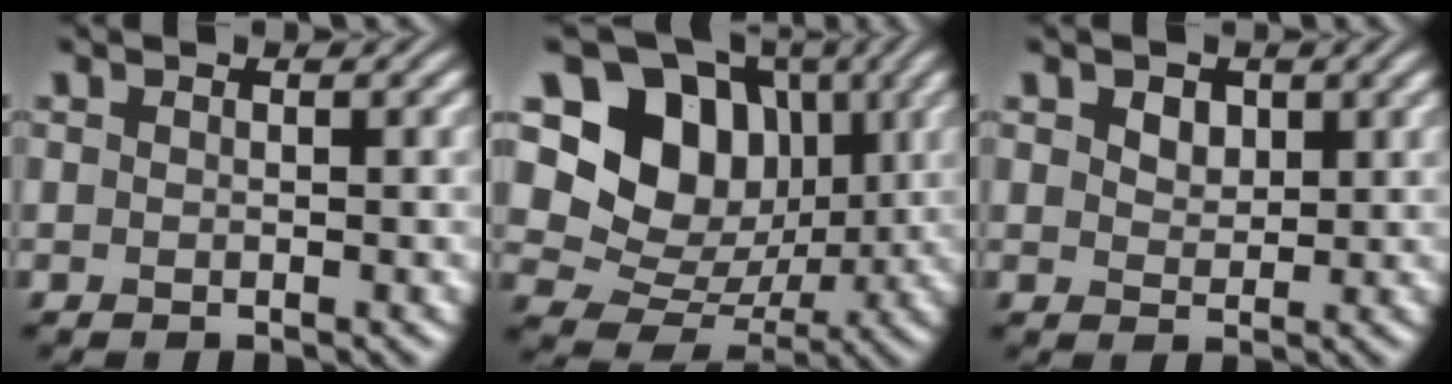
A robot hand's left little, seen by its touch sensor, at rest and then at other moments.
{"total": 11.2, "force": [3.2, 8.9, 5.9], "torque": [-0.101, 0.006, 0.041]}
{"total": 2.1, "force": [1.1, 1.4, 1.1], "torque": [-0.023, 0.003, 0.012]}